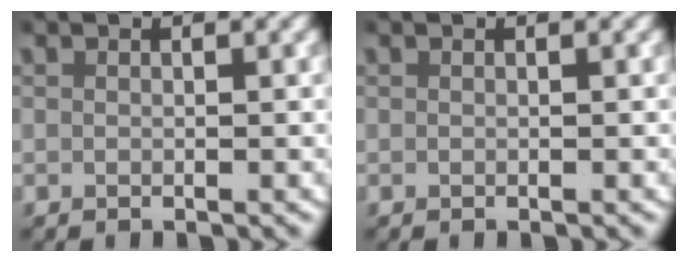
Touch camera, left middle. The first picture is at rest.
{"total": 0.0}